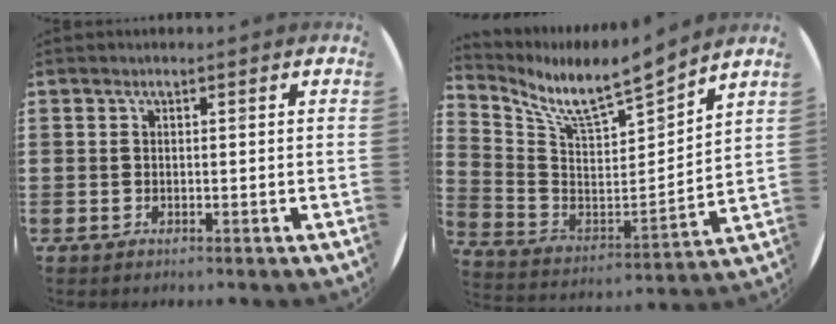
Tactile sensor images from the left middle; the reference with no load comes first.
{"total": 7.8, "force": [6.7, 1.1, 3.9], "torque": [-0.106, -0.059, 0.109]}